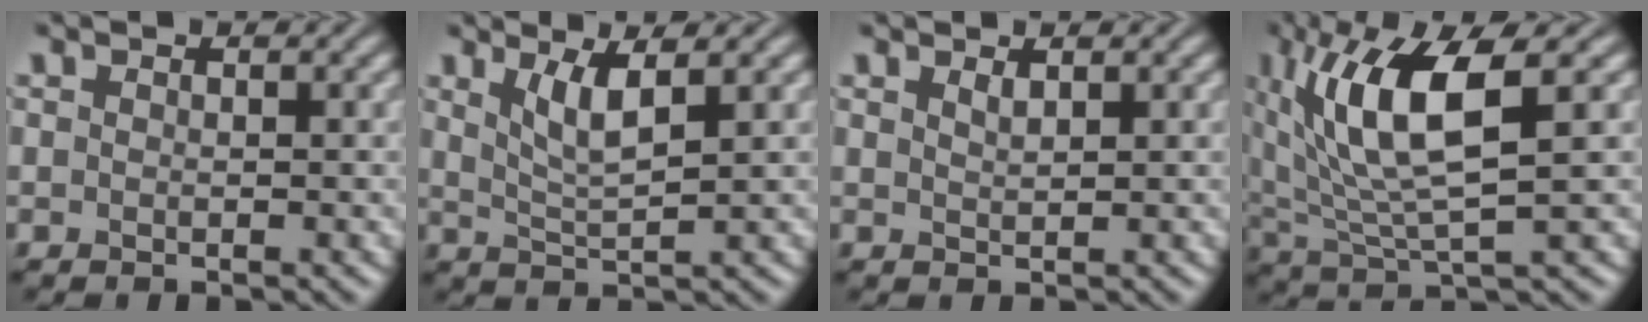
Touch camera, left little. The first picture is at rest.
{"total": 3.1, "force": [1.5, 0.6, 2.6], "torque": [-0.051, -0.006, 0.034]}
{"total": 0.9, "force": [0.7, 0.1, 0.5], "torque": [-0.008, 0.000, 0.015]}
{"total": 9.3, "force": [3.0, 2.8, 8.4], "torque": [-0.173, 0.004, 0.058]}